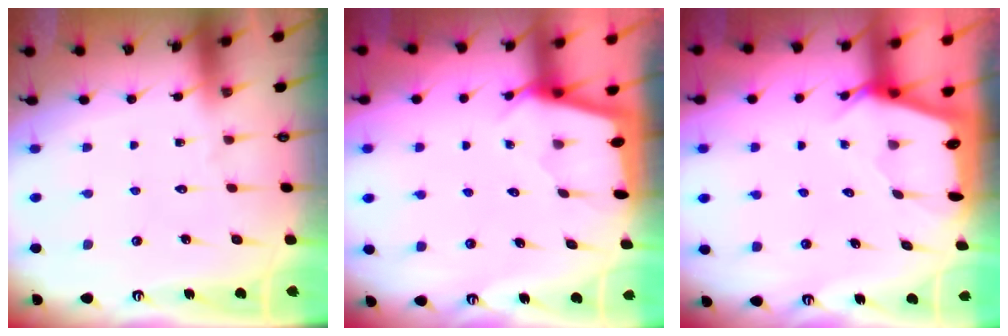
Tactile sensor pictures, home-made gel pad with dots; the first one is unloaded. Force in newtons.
{"total": 2.1, "press": 2.0, "slide": 0.3}
{"total": 2.5, "press": 2.5, "slide": 0.3}